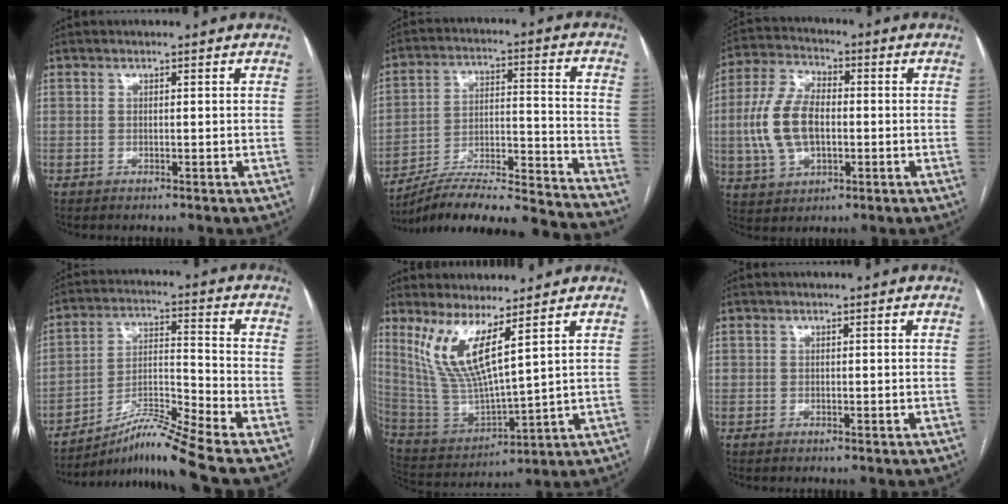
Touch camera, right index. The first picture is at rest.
{"total": 26.1, "force": [-24.2, 0.4, 9.8], "torque": [-0.113, -0.002, -0.355]}
{"total": 11.7, "force": [-0.8, 6.4, 9.7], "torque": [-0.222, 0.018, -0.012]}
{"total": 11.0, "force": [-9.1, -2.5, 5.7], "torque": [-0.111, -0.002, -0.159]}
{"total": 11.2, "force": [6.0, 1.6, 9.3], "torque": [-0.209, -0.014, 0.134]}
{"total": 0.0}